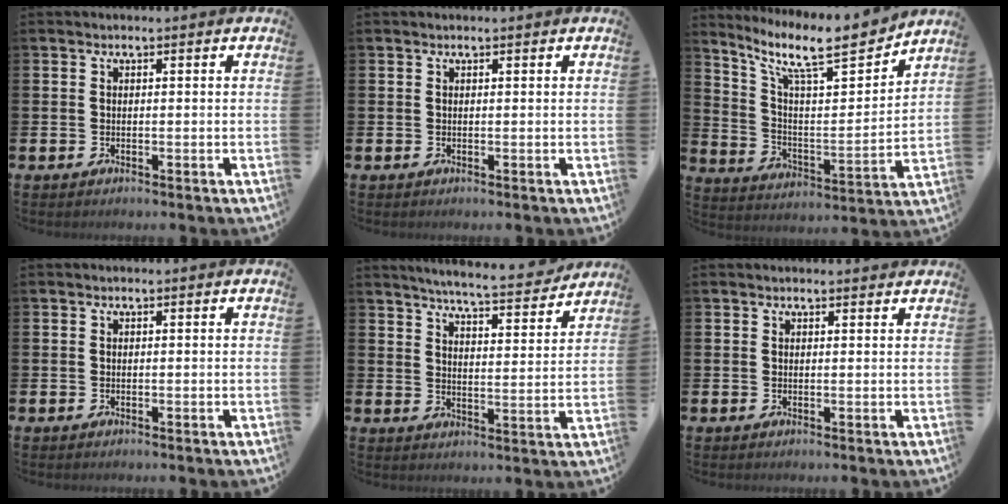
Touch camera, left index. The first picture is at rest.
{"total": 0.0}
{"total": 11.4, "force": [9.4, 2.4, 5.9], "torque": [-0.138, -0.059, 0.161]}
{"total": 0.0}
{"total": 6.3, "force": [6.1, 0.1, 1.5], "torque": [-0.041, -0.047, 0.103]}
{"total": 0.8, "force": [0.7, 0.1, 0.2], "torque": [0.004, -0.001, 0.012]}